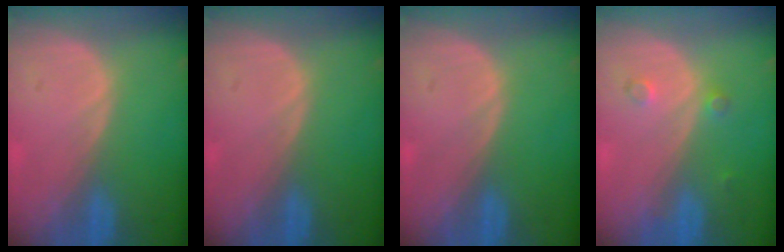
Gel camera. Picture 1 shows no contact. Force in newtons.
{"total": 0.0}
{"total": 0.0}
{"total": 2.1, "press": 1.8, "slide": 1.1}